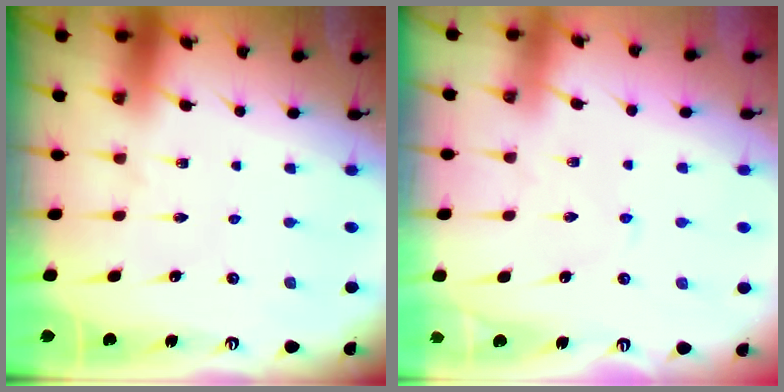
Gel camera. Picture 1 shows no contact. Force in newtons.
{"total": 1.6, "press": 1.6, "slide": 0.2}